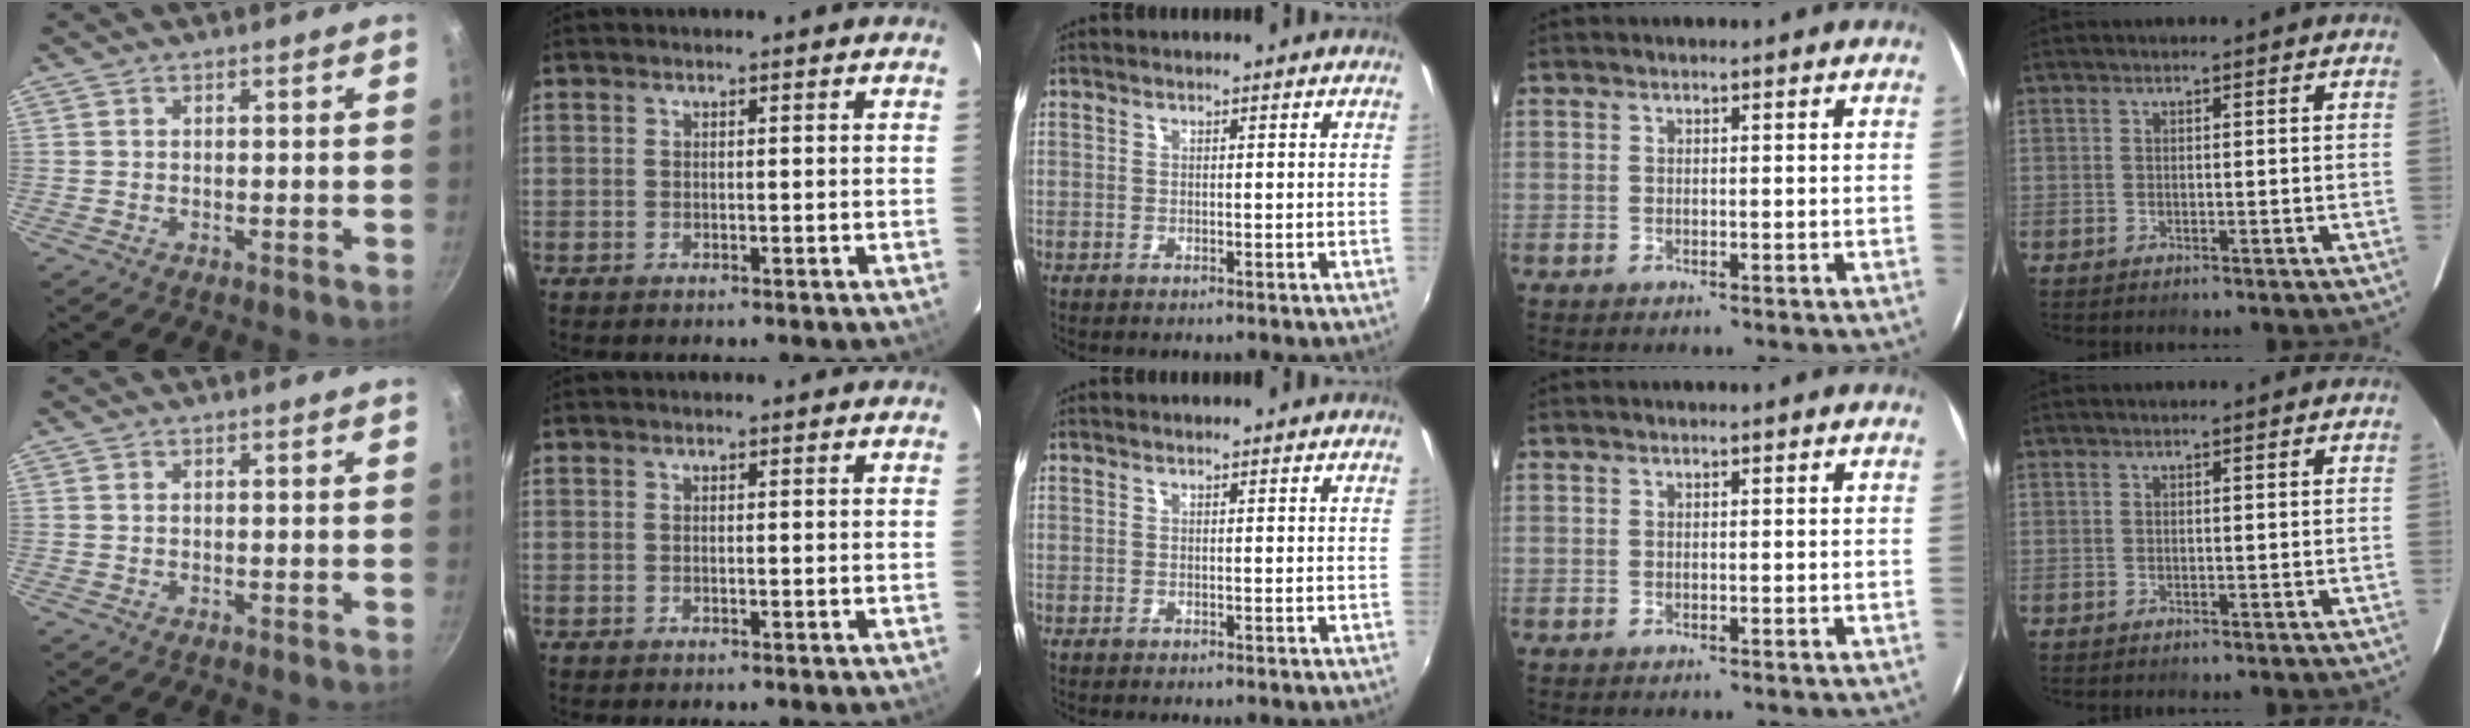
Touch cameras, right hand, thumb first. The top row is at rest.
{}